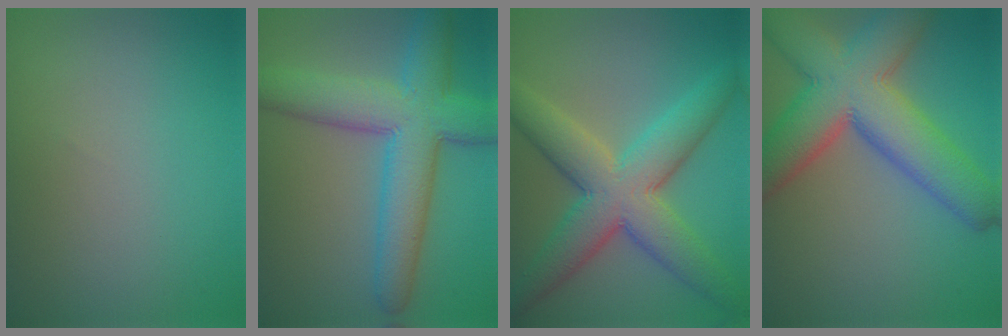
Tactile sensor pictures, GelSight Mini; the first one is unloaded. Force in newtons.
{"total": 8.8, "press": 8.8, "slide": 0.2}
{"total": 8.7, "press": 8.7, "slide": 0.4}
{"total": 11.3, "press": 11.3, "slide": 0.5}